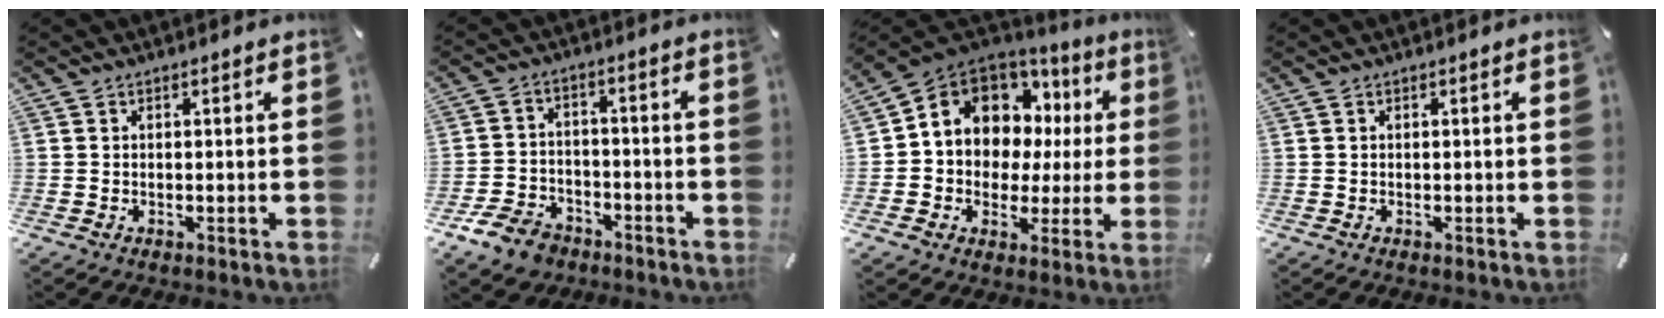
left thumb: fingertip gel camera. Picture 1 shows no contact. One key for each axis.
{"total": 8.4, "fx": -5.7, "fy": 5.4, "fz": 3.0, "tx": -0.067, "ty": 0.038, "tz": -0.108}
{"total": 10.8, "fx": 4.7, "fy": 9.0, "fz": 3.8, "tx": -0.090, "ty": -0.041, "tz": 0.094}
{"total": 0.0}